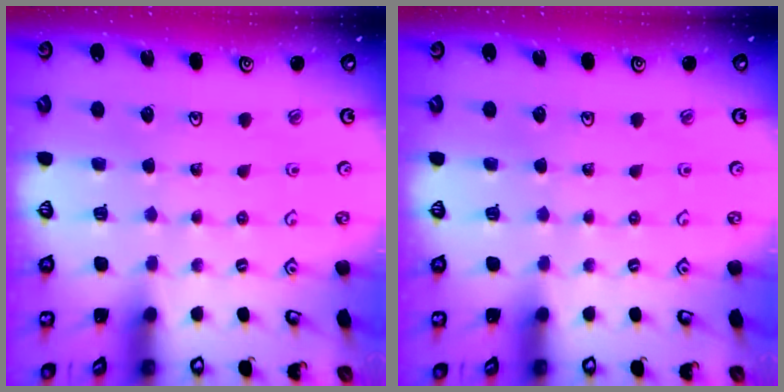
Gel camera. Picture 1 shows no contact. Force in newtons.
{"total": 0.0}